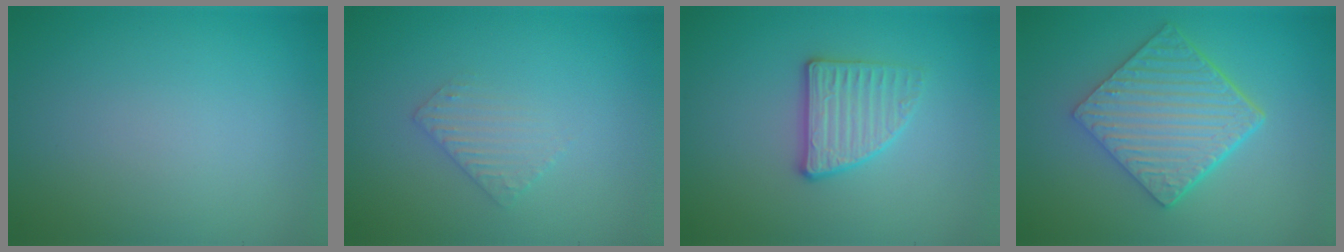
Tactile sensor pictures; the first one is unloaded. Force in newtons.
{"total": 1.6, "press": 1.6, "slide": 0.4}
{"total": 2.8, "press": 2.7, "slide": 0.7}
{"total": 6.4, "press": 4.6, "slide": 4.5}